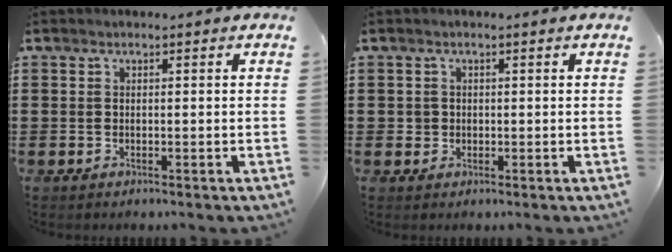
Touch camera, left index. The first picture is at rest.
{"total": 1.2, "force": [0.0, 1.2, 0.2], "torque": [-0.007, 0.007, -0.002]}